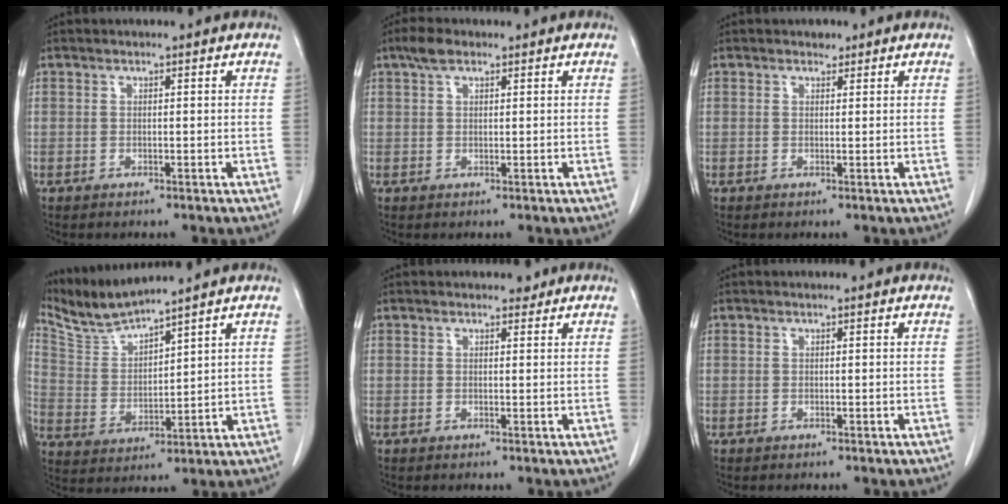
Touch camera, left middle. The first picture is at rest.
{"total": 2.6, "force": [1.7, 1.1, 1.6], "torque": [-0.037, 0.012, 0.032]}
{"total": 1.0, "force": [0.8, 0.6, 0.1], "torque": [-0.005, -0.004, 0.009]}
{"total": 7.0, "force": [6.8, -1.1, 1.1], "torque": [-0.043, -0.004, 0.152]}
{"total": 1.0, "force": [0.8, 0.5, 0.2], "torque": [-0.006, -0.003, 0.007]}
{"total": 0.0}